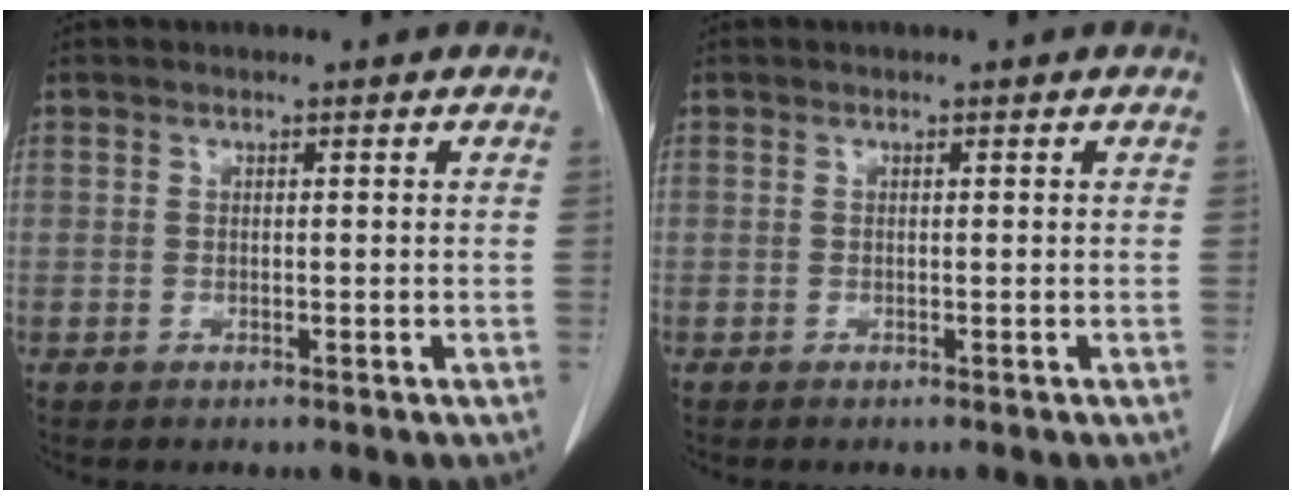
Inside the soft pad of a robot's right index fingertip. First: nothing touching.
{"total": 0.0}